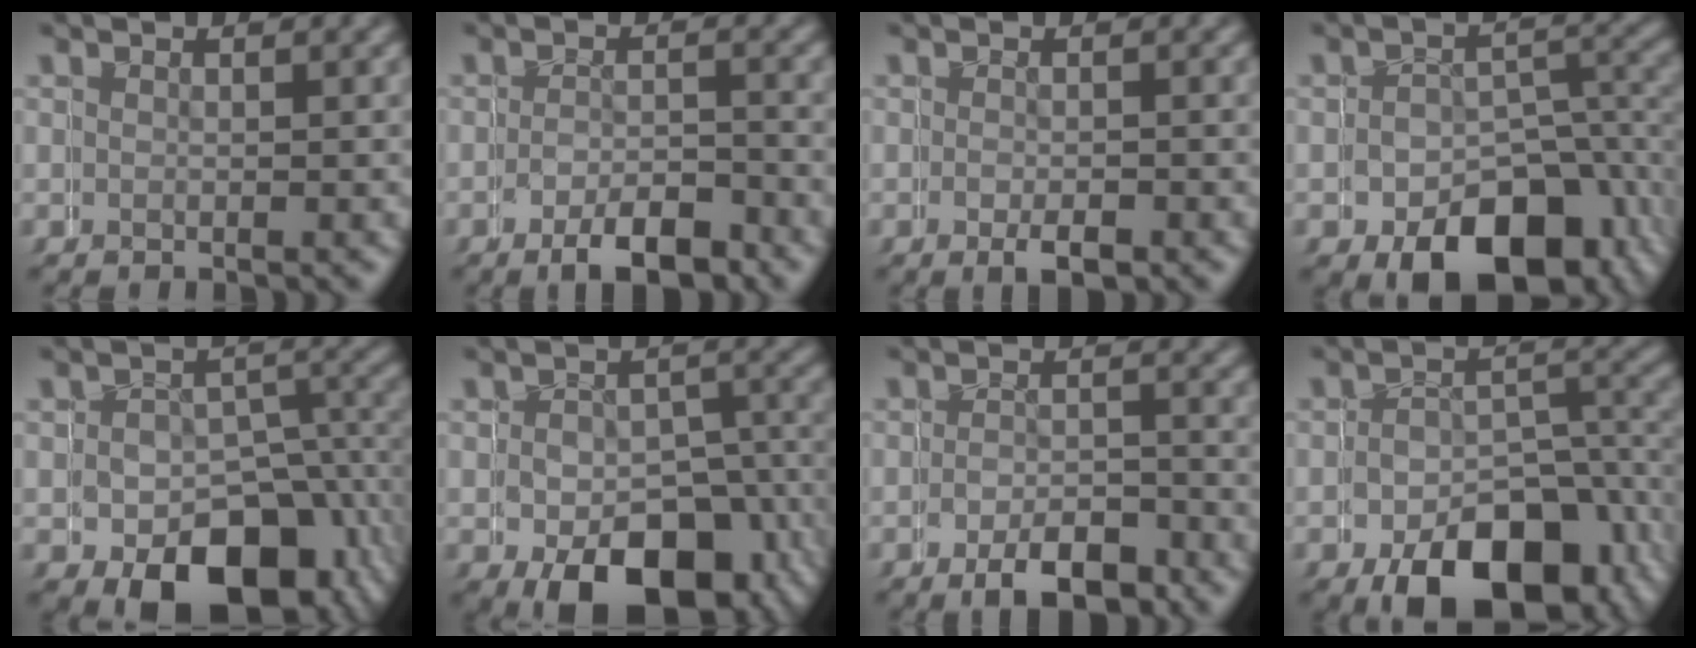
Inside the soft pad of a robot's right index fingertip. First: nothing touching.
{"total": 4.2, "force": [-3.1, 1.8, 2.1], "torque": [-0.022, -0.008, -0.057]}
{"total": 2.0, "force": [-0.9, 0.8, 1.6], "torque": [-0.017, -0.001, -0.015]}
{"total": 8.7, "force": [-4.0, 5.9, 5.0], "torque": [-0.071, -0.023, -0.051]}
{"total": 9.5, "force": [-3.7, 6.7, 5.7], "torque": [-0.083, -0.039, -0.039]}
{"total": 9.3, "force": [-3.9, 6.3, 5.6], "torque": [-0.091, -0.043, -0.040]}
{"total": 4.7, "force": [-3.4, 2.3, 2.4], "torque": [-0.023, -0.010, -0.060]}
{"total": 9.8, "force": [-4.8, 6.2, 5.8], "torque": [-0.078, -0.019, -0.072]}